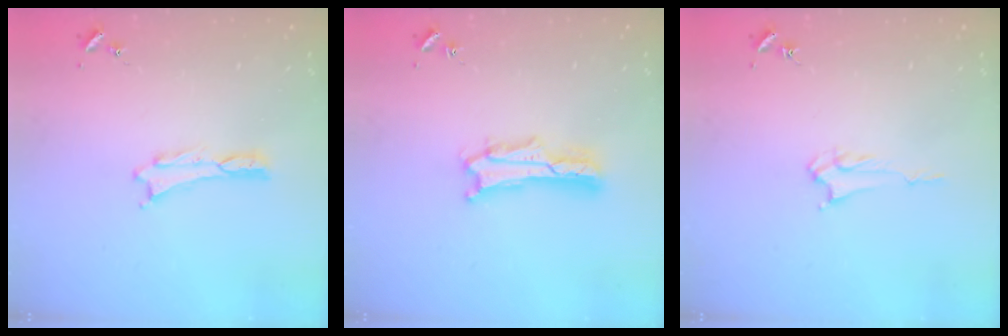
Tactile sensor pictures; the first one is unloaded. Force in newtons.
{"total": 2.7, "press": 2.7, "slide": 0.4}
{"total": 2.4, "press": 2.4, "slide": 0.3}